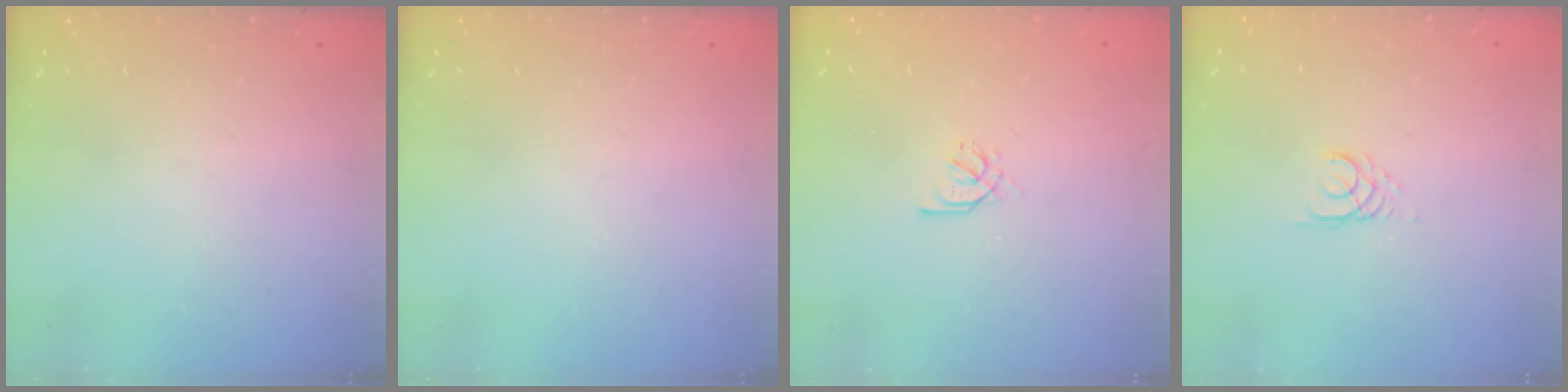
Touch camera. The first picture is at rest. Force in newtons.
{"total": 0.0}
{"total": 1.7, "press": 1.6, "slide": 0.5}
{"total": 2.6, "press": 2.6, "slide": 0.3}